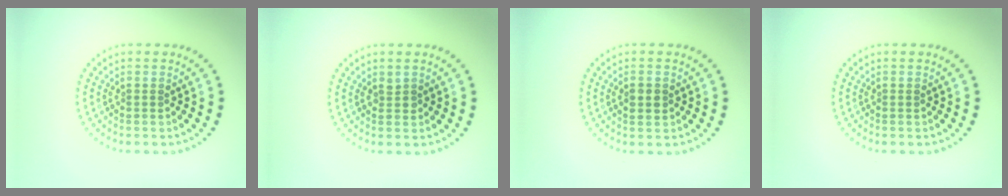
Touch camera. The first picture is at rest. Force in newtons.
{"total": 0.6, "press": 0.6, "slide": 0.2}
{"total": 1.3, "press": 1.3, "slide": 0.1}
{"total": 0.0}